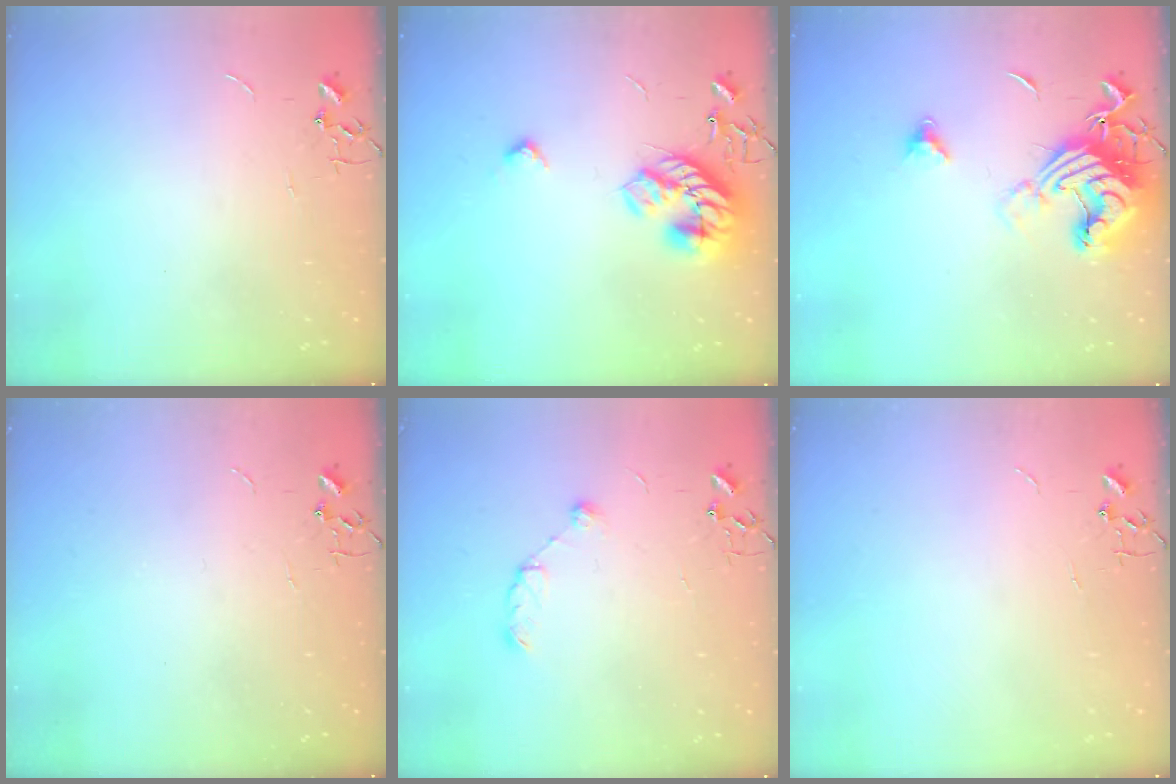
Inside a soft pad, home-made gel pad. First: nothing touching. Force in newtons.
{"total": 16.4, "press": 16.4, "slide": 0.6}
{"total": 16.2, "press": 16.1, "slide": 2.0}
{"total": 0.0}
{"total": 7.2, "press": 7.1, "slide": 0.7}
{"total": 0.0}